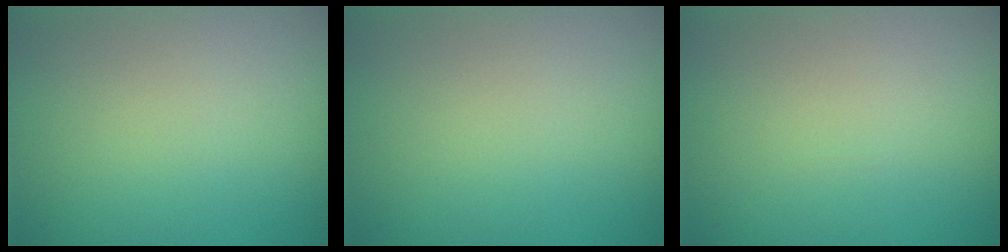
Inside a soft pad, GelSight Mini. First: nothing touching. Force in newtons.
{"total": 0.0}
{"total": 0.0}